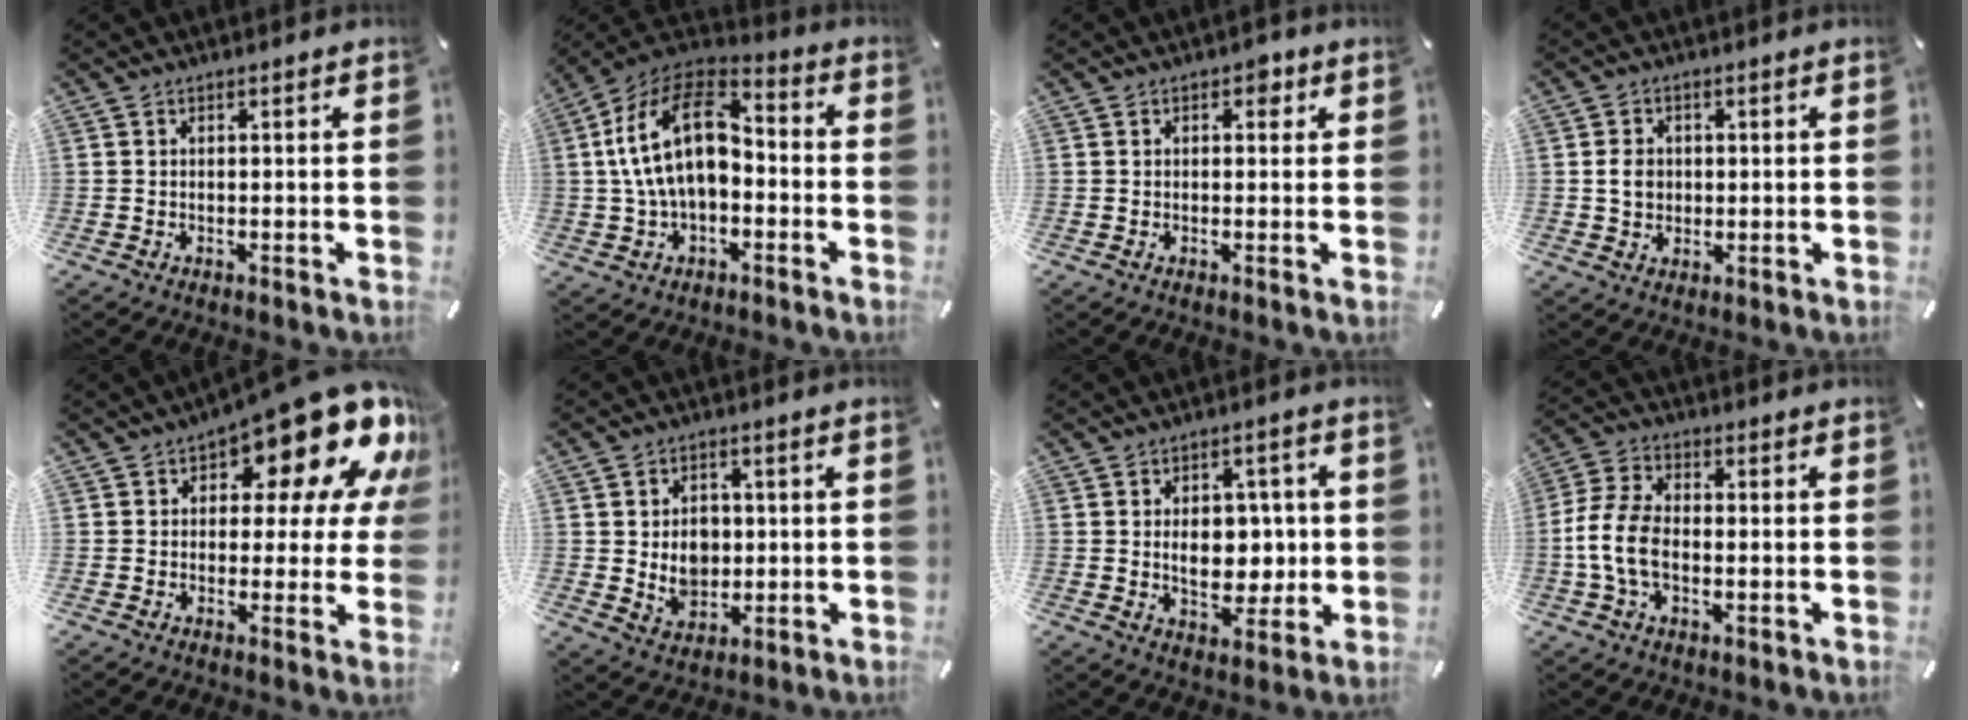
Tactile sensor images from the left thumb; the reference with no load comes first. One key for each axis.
{"total": 18.2, "fx": 1.6, "fy": 11.7, "fz": 13.9, "tx": -0.277, "ty": 0.012, "tz": 0.023}
{"total": 2.7, "fx": 0.9, "fy": 1.8, "fz": 1.7, "tx": -0.014, "ty": -0.002, "tz": 0.009}
{"total": 4.4, "fx": 0.2, "fy": 3.9, "fz": 2.1, "tx": -0.043, "ty": 0.003, "tz": 0.000}
{"total": 18.1, "fx": 10.7, "fy": 8.7, "fz": 11.8, "tx": -0.158, "ty": -0.075, "tz": 0.177}
{"total": 8.0, "fx": 0.7, "fy": 6.8, "fz": 4.1, "tx": -0.055, "ty": 0.002, "tz": 0.013}
{"total": 10.6, "fx": 0.5, "fy": 7.2, "fz": 7.7, "tx": -0.091, "ty": 0.000, "tz": 0.007}
{"total": 9.7, "fx": -1.6, "fy": 6.3, "fz": 7.2, "tx": -0.161, "ty": 0.006, "tz": -0.028}